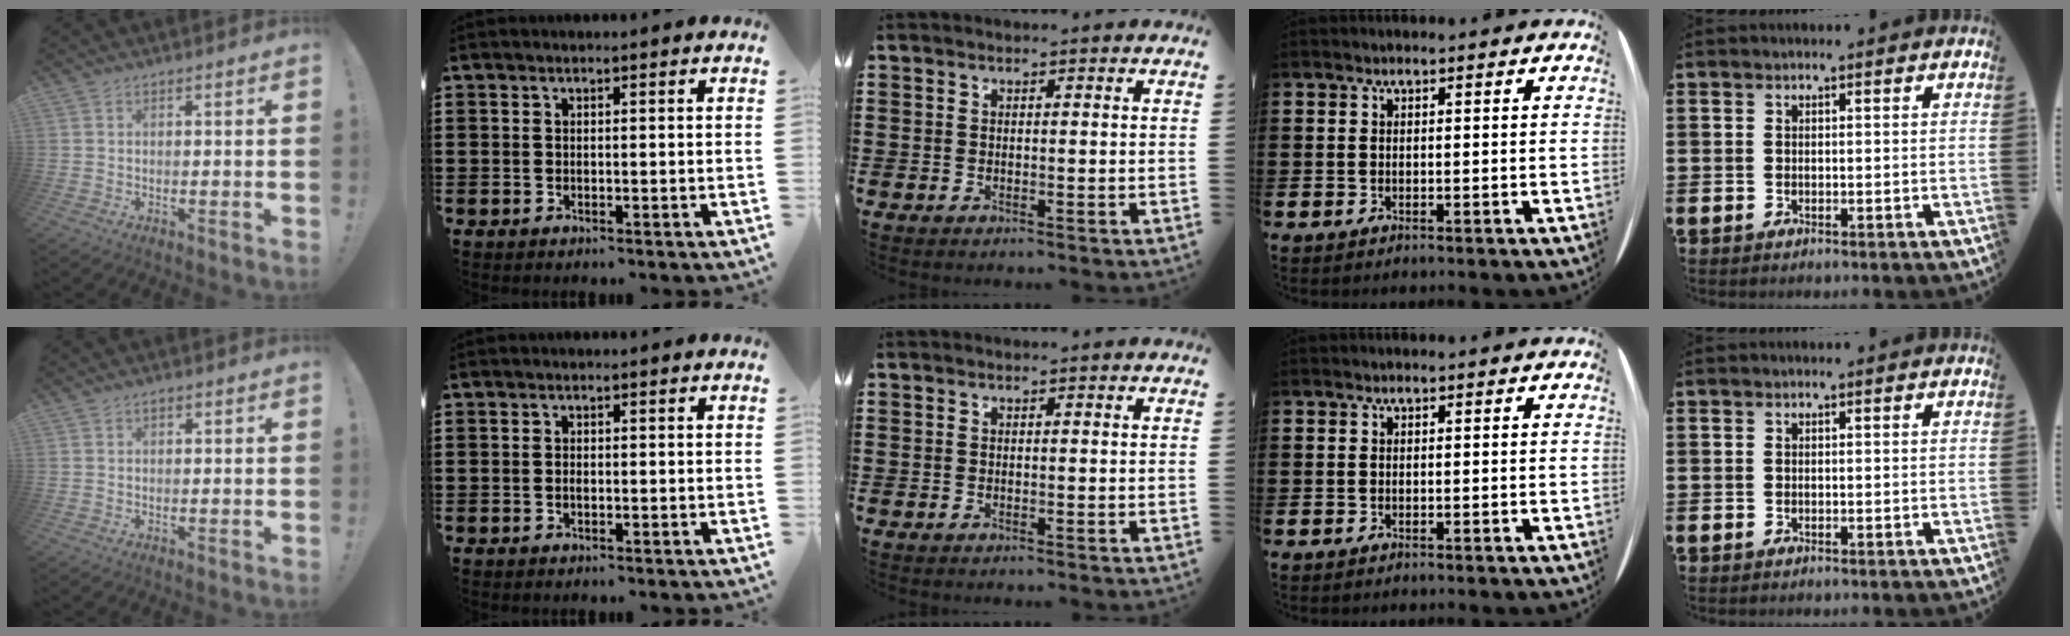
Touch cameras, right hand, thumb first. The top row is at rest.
{"thumb": {"total": 0.7, "force": [0.3, 0.5, 0.4], "torque": [-0.010, 0.003, 0.004]}, "index": {"total": 0.7, "force": [-0.2, 0.3, 0.6], "torque": [-0.013, -0.002, -0.004]}}